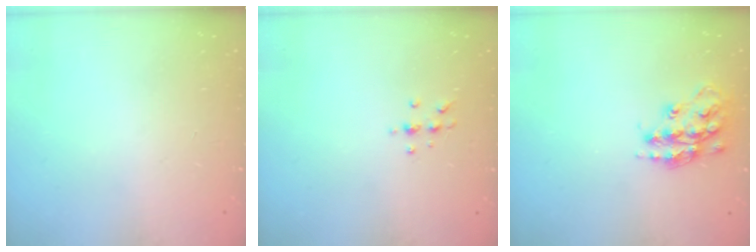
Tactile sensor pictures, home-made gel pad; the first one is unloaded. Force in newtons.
{"total": 4.0, "press": 3.8, "slide": 1.2}
{"total": 16.1, "press": 16.1, "slide": 1.0}